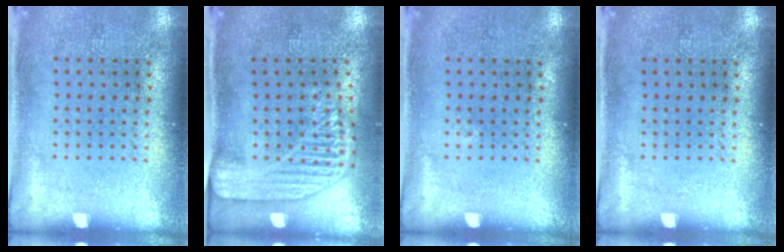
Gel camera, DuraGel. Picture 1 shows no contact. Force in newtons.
{"total": 2.2, "press": 1.8, "slide": 1.3}
{"total": 0.0}
{"total": 0.0}